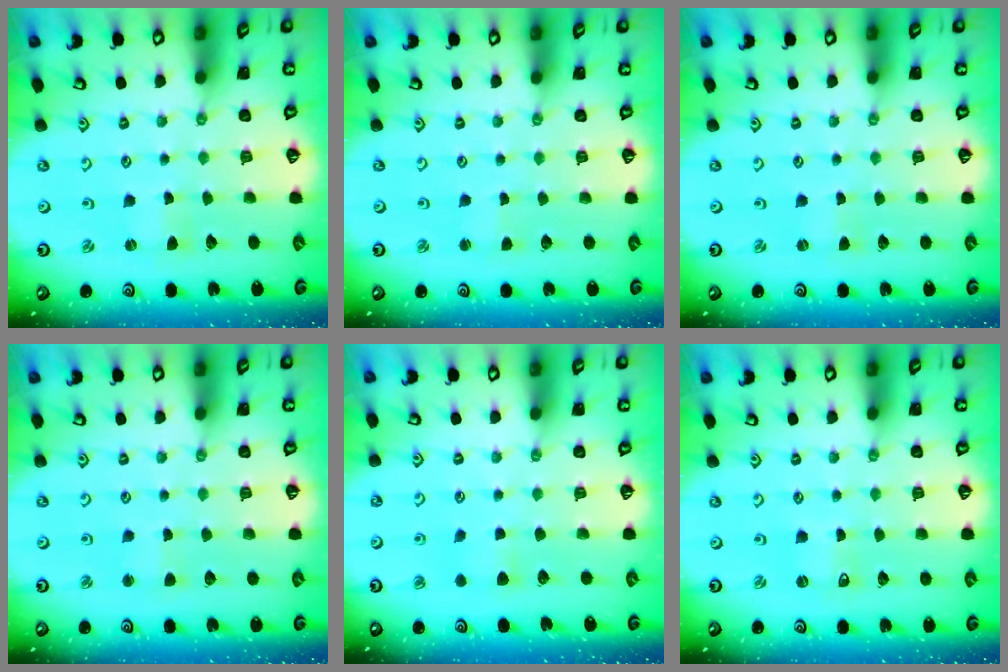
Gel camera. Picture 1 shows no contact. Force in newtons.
{"total": 1.6, "press": 1.6, "slide": 0.3}
{"total": 0.0}
{"total": 2.6, "press": 2.6, "slide": 0.3}
{"total": 4.8, "press": 4.7, "slide": 1.0}
{"total": 1.2, "press": 1.2, "slide": 0.1}